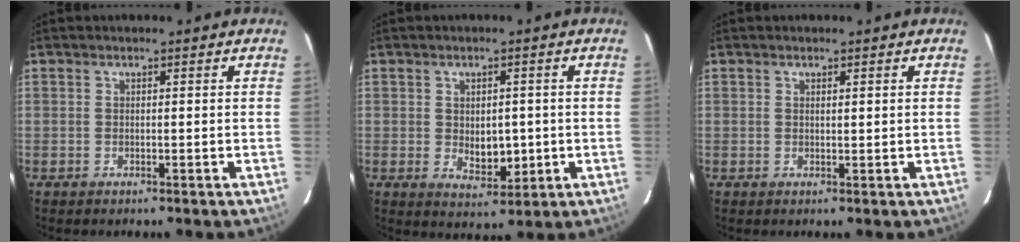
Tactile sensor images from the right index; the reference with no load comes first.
{"total": 5.0, "force": [-0.3, 3.0, 4.0], "torque": [-0.057, -0.005, 0.009]}
{"total": 0.6, "force": [0.3, 0.1, 0.5], "torque": [-0.010, -0.002, 0.006]}